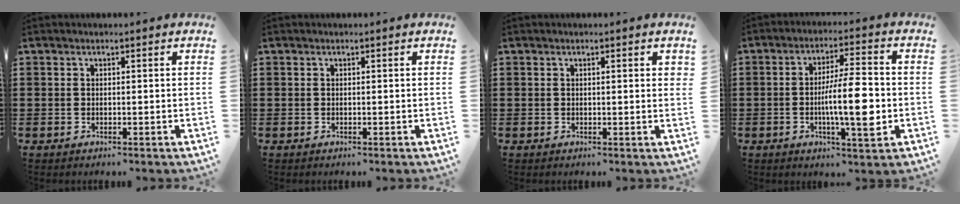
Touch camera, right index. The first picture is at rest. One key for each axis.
{"total": 0.0}
{"total": 0.6, "fx": 0.2, "fy": 0.0, "fz": 0.6, "tx": -0.012, "ty": 0.000, "tz": 0.004}
{"total": 10.2, "fx": -1.6, "fy": 2.1, "fz": 9.9, "tx": -0.176, "ty": -0.009, "tz": -0.032}